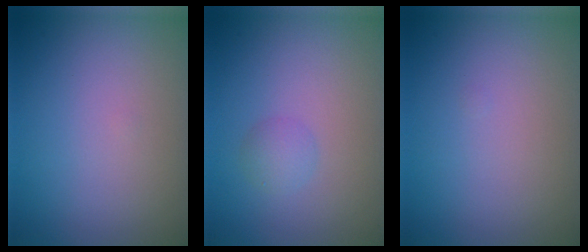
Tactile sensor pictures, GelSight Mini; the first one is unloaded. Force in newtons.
{"total": 1.4, "press": 1.4, "slide": 0.1}
{"total": 0.0}